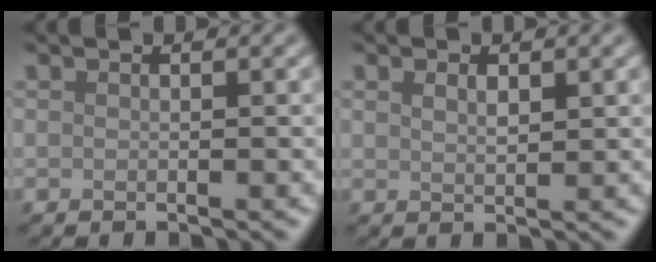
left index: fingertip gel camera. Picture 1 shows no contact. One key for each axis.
{"total": 1.3, "fx": 0.8, "fy": 0.6, "fz": 0.9, "tx": -0.018, "ty": -0.001, "tz": 0.016}